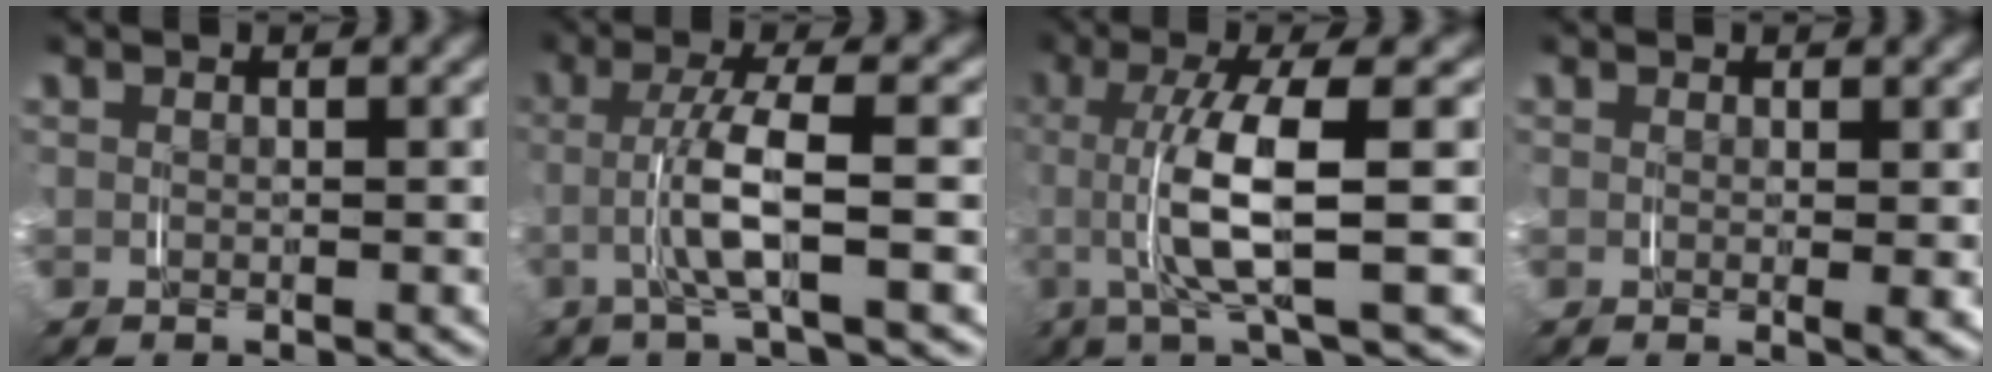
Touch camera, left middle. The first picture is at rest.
{"total": 4.0, "force": [-0.6, -0.1, 4.0], "torque": [-0.082, 0.003, -0.015]}
{"total": 6.1, "force": [-0.2, 0.6, 6.0], "torque": [-0.121, 0.002, -0.009]}
{"total": 0.8, "force": [0.3, -0.1, 0.8], "torque": [-0.007, -0.006, 0.006]}